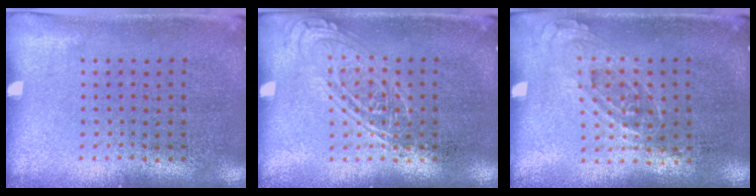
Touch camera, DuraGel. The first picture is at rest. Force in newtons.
{"total": 2.0, "press": 2.0, "slide": 0.2}
{"total": 0.8, "press": 0.7, "slide": 0.4}